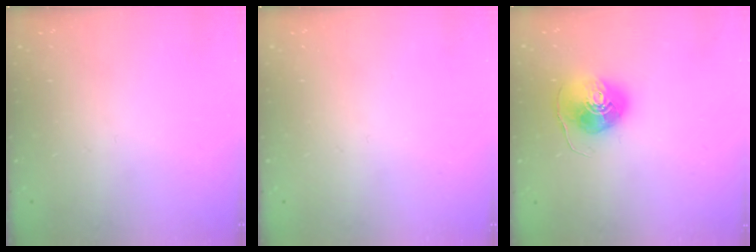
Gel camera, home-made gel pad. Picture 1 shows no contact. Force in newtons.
{"total": 0.0}
{"total": 8.5, "press": 8.4, "slide": 1.2}